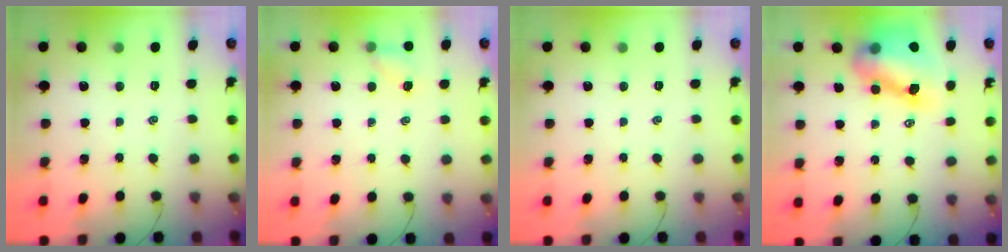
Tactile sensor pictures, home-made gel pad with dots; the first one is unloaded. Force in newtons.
{"total": 4.9, "press": 4.7, "slide": 1.5}
{"total": 0.0}
{"total": 13.3, "press": 12.7, "slide": 4.1}